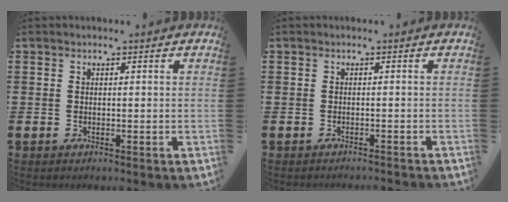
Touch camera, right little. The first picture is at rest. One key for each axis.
{"total": 0.0}